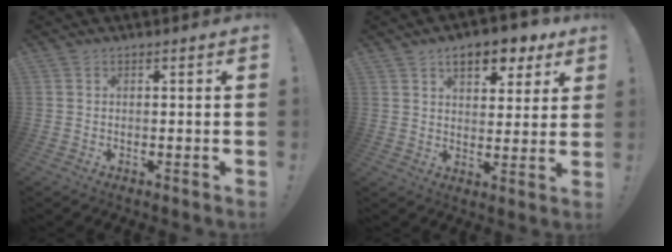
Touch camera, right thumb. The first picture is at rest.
{"total": 9.9, "force": [5.7, 4.9, 6.5], "torque": [-0.091, -0.026, 0.099]}